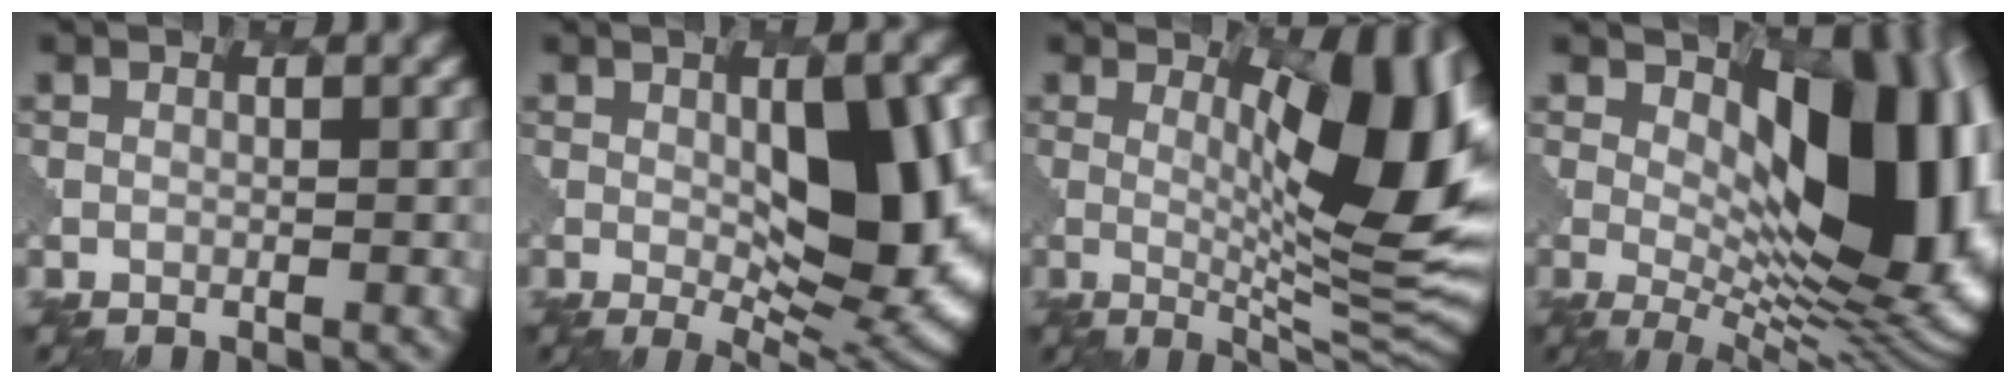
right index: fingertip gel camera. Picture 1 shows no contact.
{"total": 11.0, "force": [0.4, 4.7, 10.0], "torque": [-0.139, -0.012, 0.015]}
{"total": 11.3, "force": [2.2, 3.2, 10.5], "torque": [-0.142, -0.006, 0.039]}
{"total": 13.2, "force": [2.2, 6.7, 11.1], "torque": [-0.130, 0.004, 0.033]}